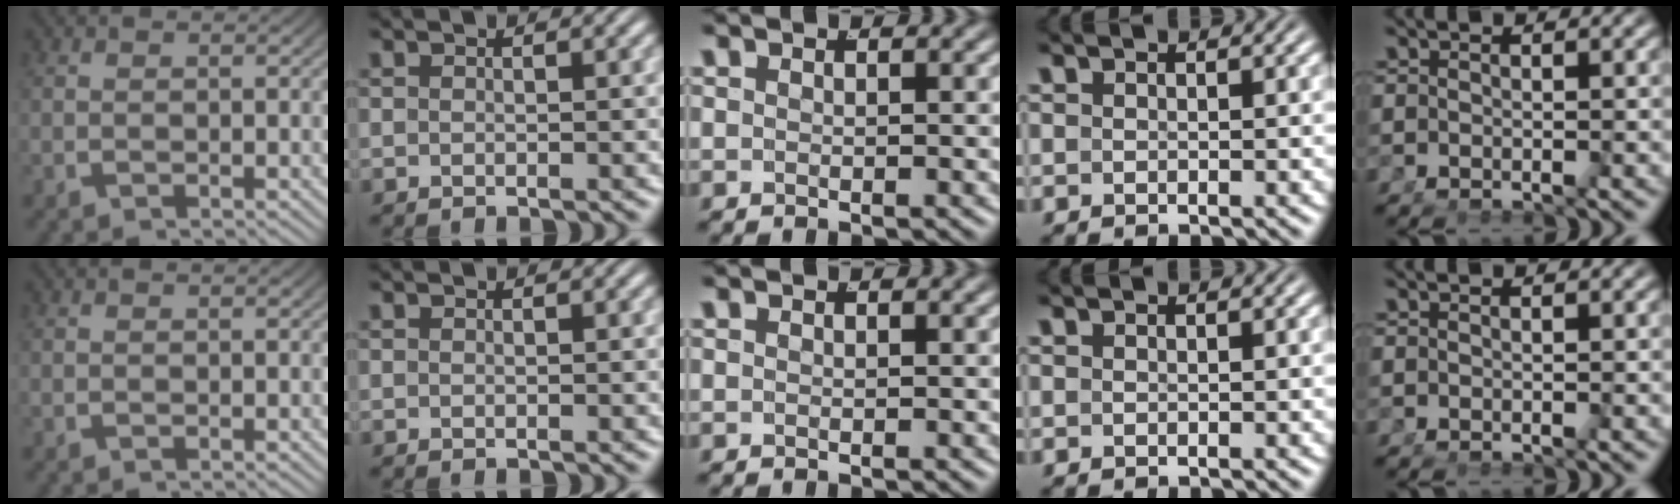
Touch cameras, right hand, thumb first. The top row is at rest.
{}